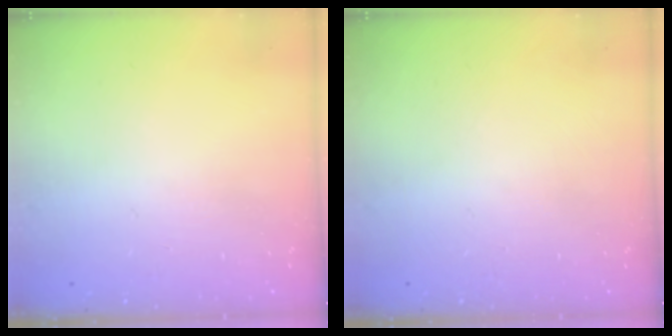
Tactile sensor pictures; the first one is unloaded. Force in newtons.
{"total": 0.0}